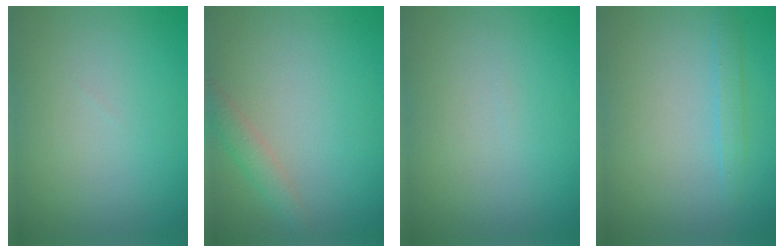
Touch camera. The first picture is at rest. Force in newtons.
{"total": 1.8, "press": 1.8, "slide": 0.1}
{"total": 0.0}
{"total": 1.3, "press": 1.3, "slide": 0.2}